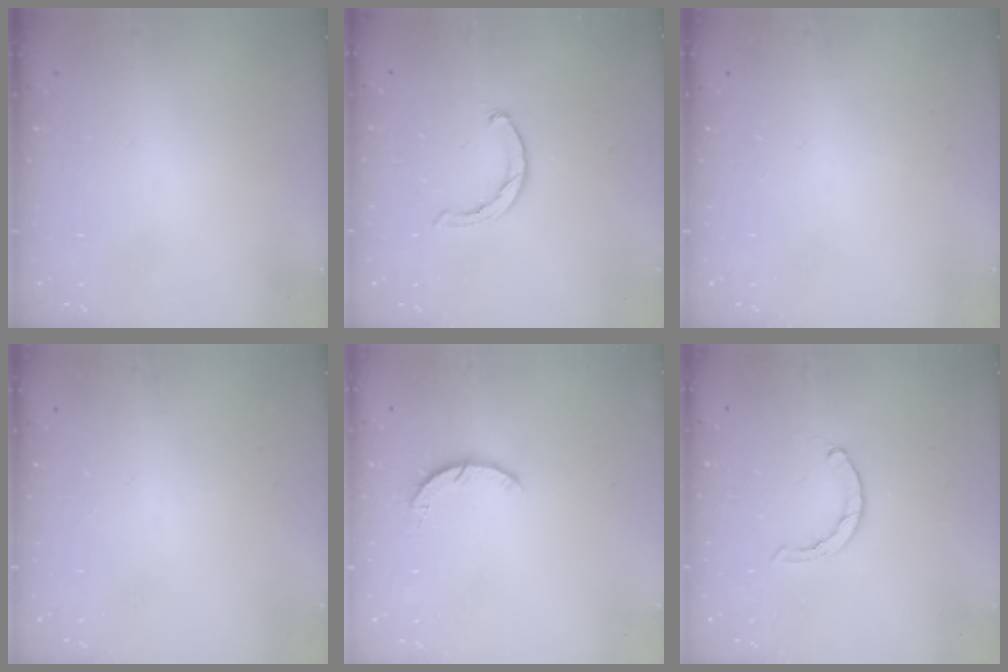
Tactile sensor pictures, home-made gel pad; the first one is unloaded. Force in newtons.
{"total": 2.3, "press": 2.2, "slide": 0.5}
{"total": 0.0}
{"total": 0.0}
{"total": 3.0, "press": 3.0, "slide": 0.4}
{"total": 0.7, "press": 0.6, "slide": 0.2}